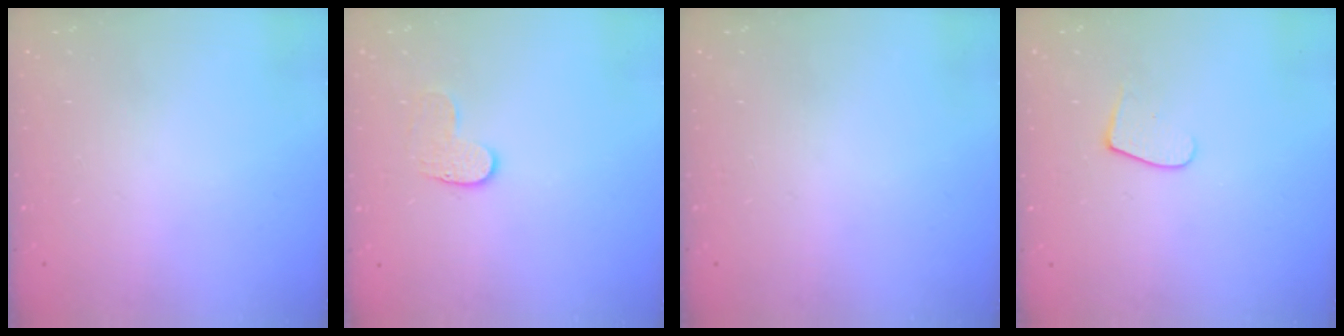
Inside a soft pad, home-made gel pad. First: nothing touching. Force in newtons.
{"total": 5.1, "press": 5.1, "slide": 0.5}
{"total": 0.0}
{"total": 6.7, "press": 6.7, "slide": 0.6}